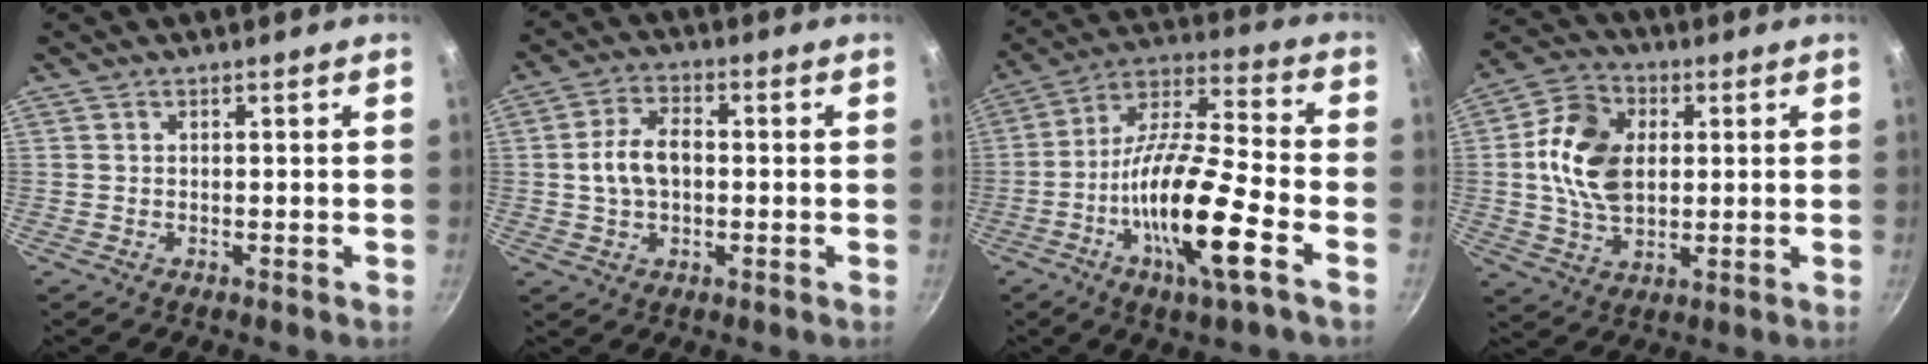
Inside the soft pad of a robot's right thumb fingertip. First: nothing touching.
{"total": 7.9, "force": [0.0, 5.1, 6.0], "torque": [-0.100, 0.018, -0.005]}
{"total": 19.1, "force": [-6.9, 4.2, 17.3], "torque": [-0.309, 0.036, -0.140]}
{"total": 13.8, "force": [1.7, 9.6, 9.8], "torque": [-0.156, 0.005, 0.020]}